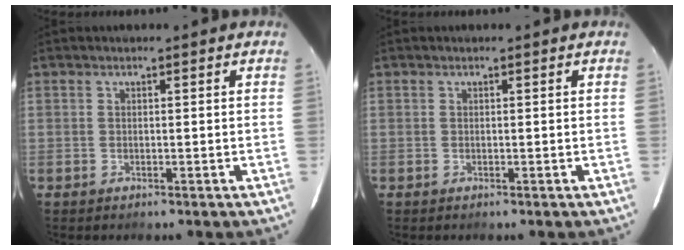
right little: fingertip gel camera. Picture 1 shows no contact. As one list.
[{"total": 0.0}]